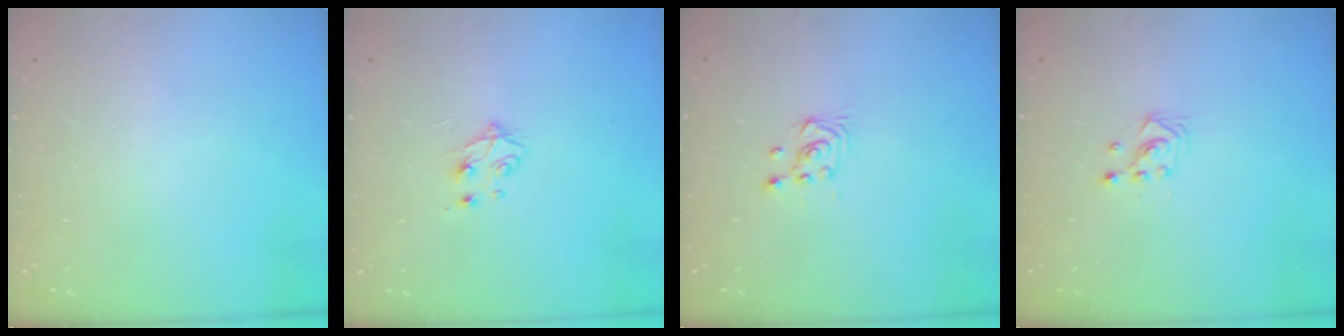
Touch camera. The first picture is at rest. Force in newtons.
{"total": 4.9, "press": 4.9, "slide": 0.7}
{"total": 3.5, "press": 3.4, "slide": 0.8}
{"total": 2.2, "press": 2.2, "slide": 0.2}